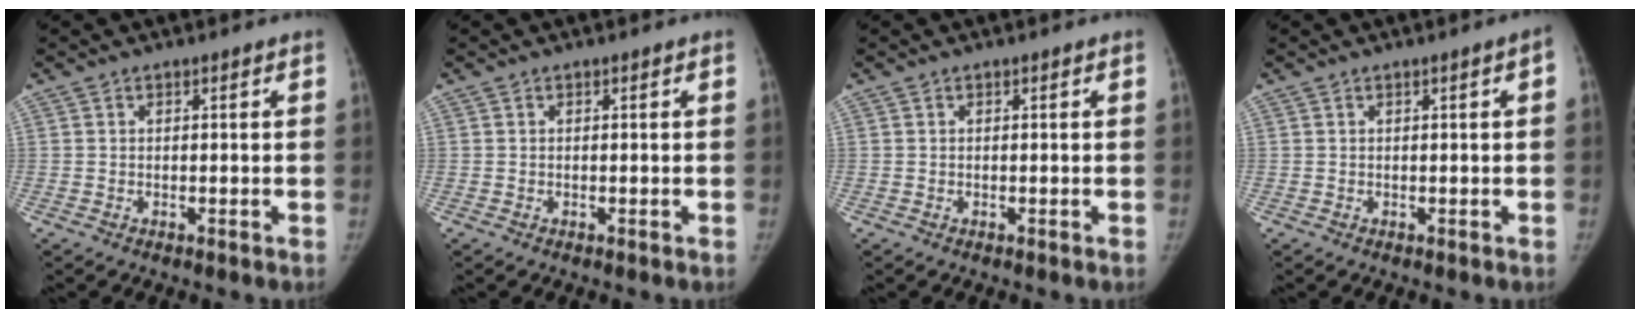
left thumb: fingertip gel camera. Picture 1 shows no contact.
{"total": 0.0}
{"total": 0.0}
{"total": 1.4, "force": [0.1, 0.1, 1.4], "torque": [-0.018, 0.005, 0.000]}